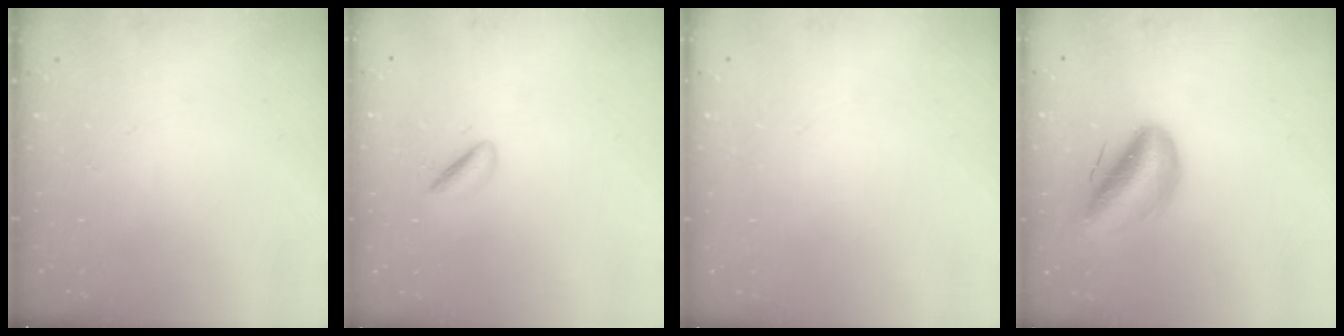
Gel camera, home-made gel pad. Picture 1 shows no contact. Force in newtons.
{"total": 2.4, "press": 2.2, "slide": 1.0}
{"total": 2.1, "press": 2.1, "slide": 0.1}
{"total": 11.9, "press": 11.5, "slide": 3.2}